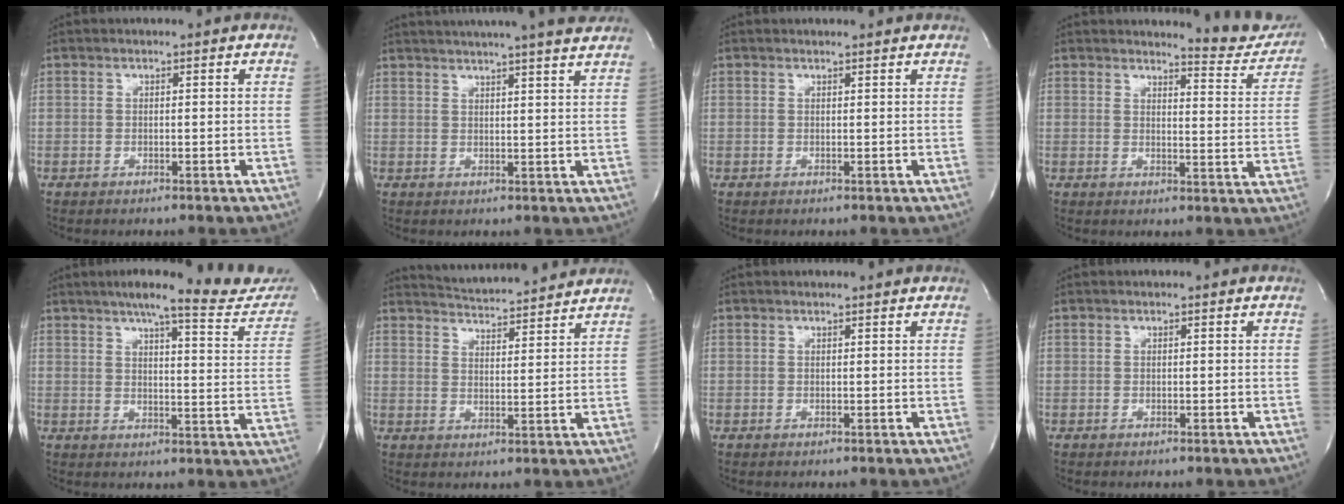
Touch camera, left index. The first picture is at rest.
{"total": 16.9, "force": [15.2, -0.1, 7.3], "torque": [-0.121, 0.006, 0.191]}
{"total": 1.9, "force": [1.8, 0.0, 0.3], "torque": [-0.011, 0.005, 0.021]}
{"total": 8.9, "force": [8.8, 1.0, 1.3], "torque": [-0.003, -0.048, 0.087]}
{"total": 17.5, "force": [15.4, 1.7, 8.1], "torque": [-0.099, -0.034, 0.181]}
{"total": 11.5, "force": [11.1, 0.4, 2.9], "torque": [-0.056, 0.010, 0.157]}
{"total": 1.1, "force": [1.1, 0.0, 0.2], "torque": [-0.011, 0.004, 0.013]}
{"total": 0.0}